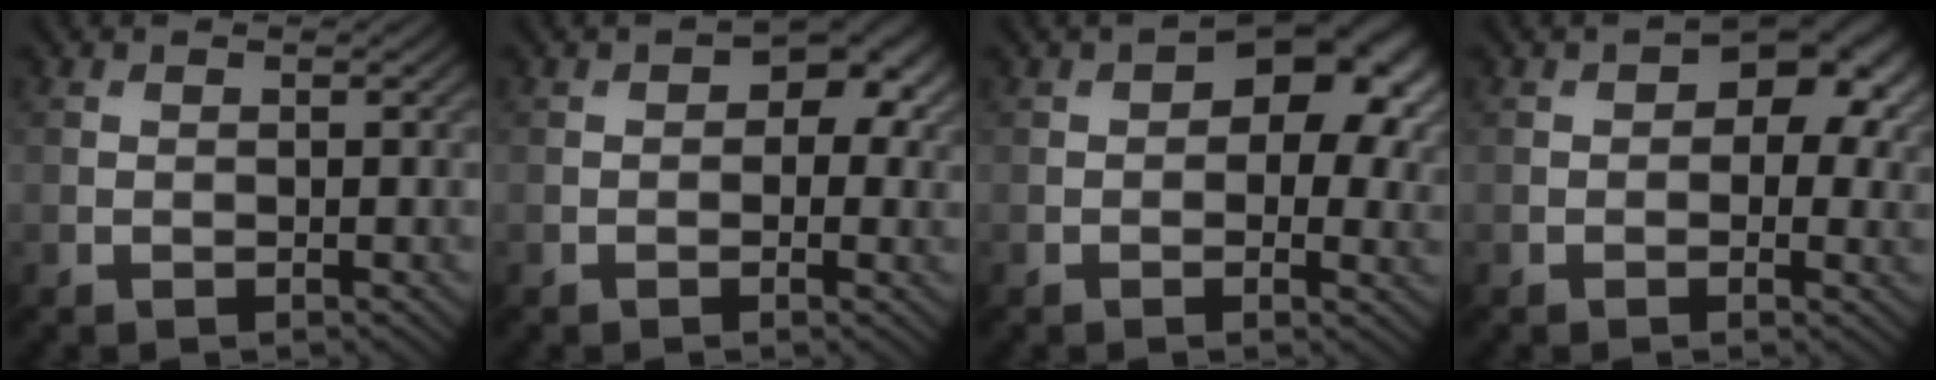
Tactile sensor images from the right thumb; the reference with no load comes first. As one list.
[{"total": 5.0, "force": [1.1, 3.2, 3.7], "torque": [-0.040, -0.004, 0.009]}, {"total": 9.6, "force": [2.2, 5.7, 7.4], "torque": [-0.088, -0.001, 0.023]}, {"total": 7.0, "force": [1.7, 4.3, 5.3], "torque": [-0.062, -0.003, 0.017]}]